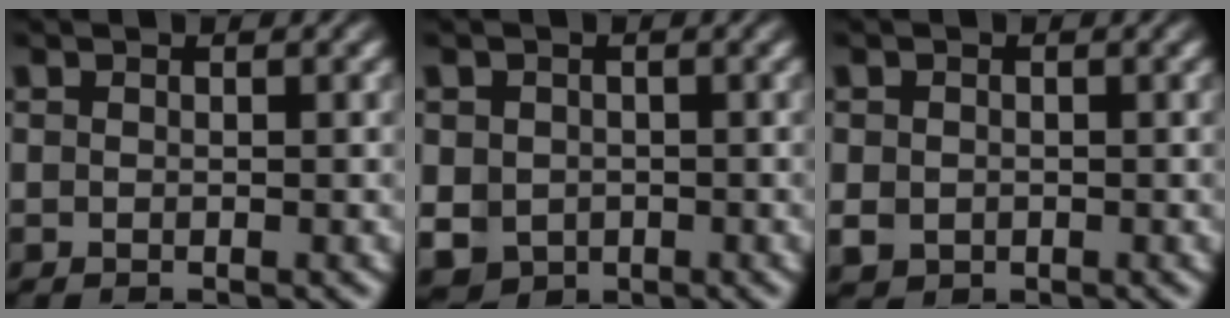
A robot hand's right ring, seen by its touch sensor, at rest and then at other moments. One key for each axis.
{"total": 6.0, "fx": -1.8, "fy": 5.4, "fz": 2.1, "tx": -0.047, "ty": -0.037, "tz": -0.010}
{"total": 1.8, "fx": -0.4, "fy": 1.6, "fz": 0.7, "tx": -0.017, "ty": -0.014, "tz": 0.004}